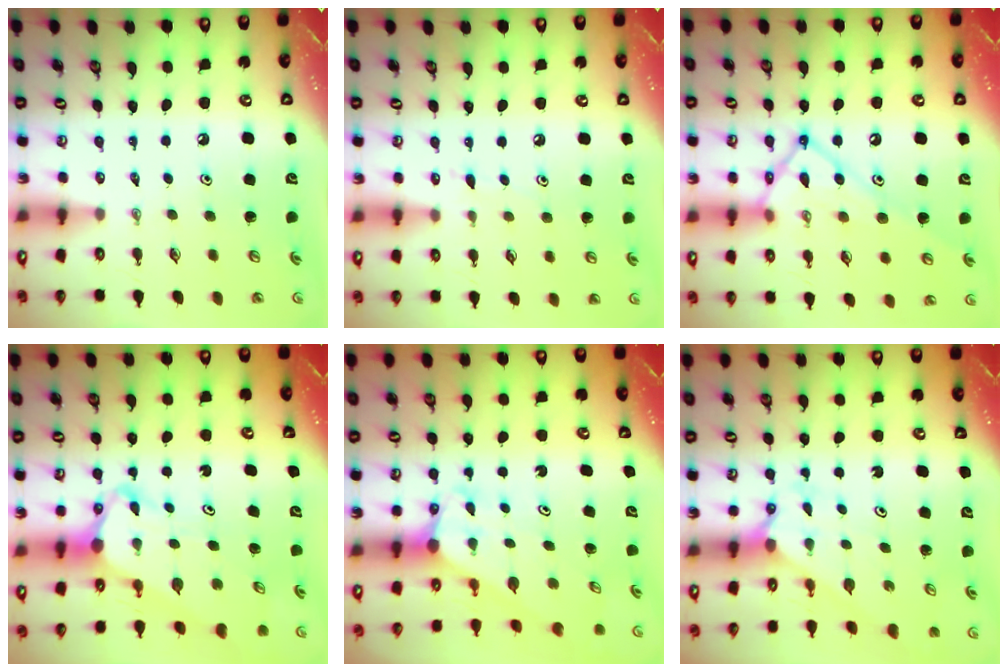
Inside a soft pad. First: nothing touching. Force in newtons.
{"total": 3.9, "press": 3.8, "slide": 0.5}
{"total": 16.0, "press": 15.9, "slide": 1.6}
{"total": 5.1, "press": 5.1, "slide": 0.3}
{"total": 3.0, "press": 3.0, "slide": 0.1}
{"total": 1.9, "press": 1.9, "slide": 0.1}